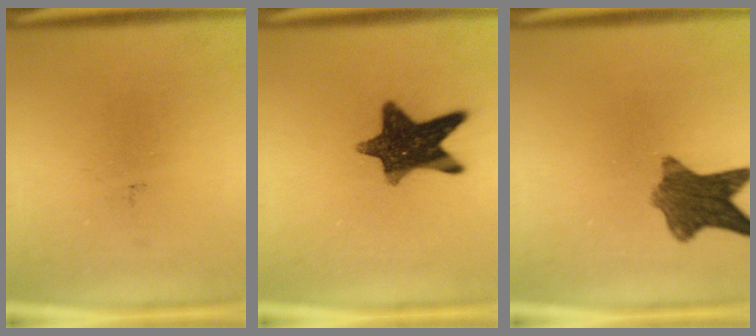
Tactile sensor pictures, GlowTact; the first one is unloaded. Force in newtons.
{"total": 11.9}
{"total": 8.4}